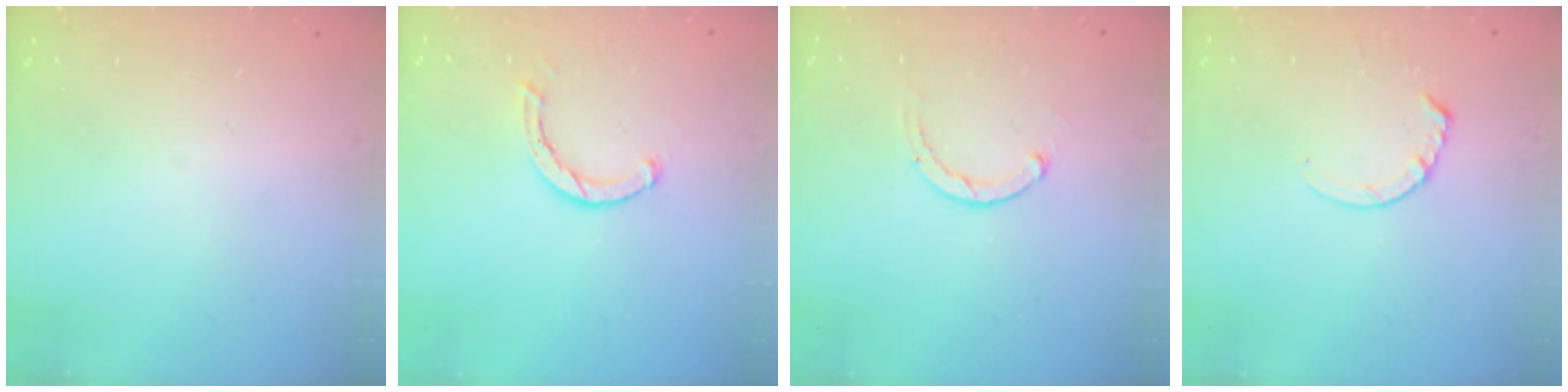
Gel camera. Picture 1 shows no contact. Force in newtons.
{"total": 1.6, "press": 1.6, "slide": 0.2}
{"total": 1.1, "press": 1.0, "slide": 0.3}
{"total": 4.8, "press": 4.7, "slide": 0.4}